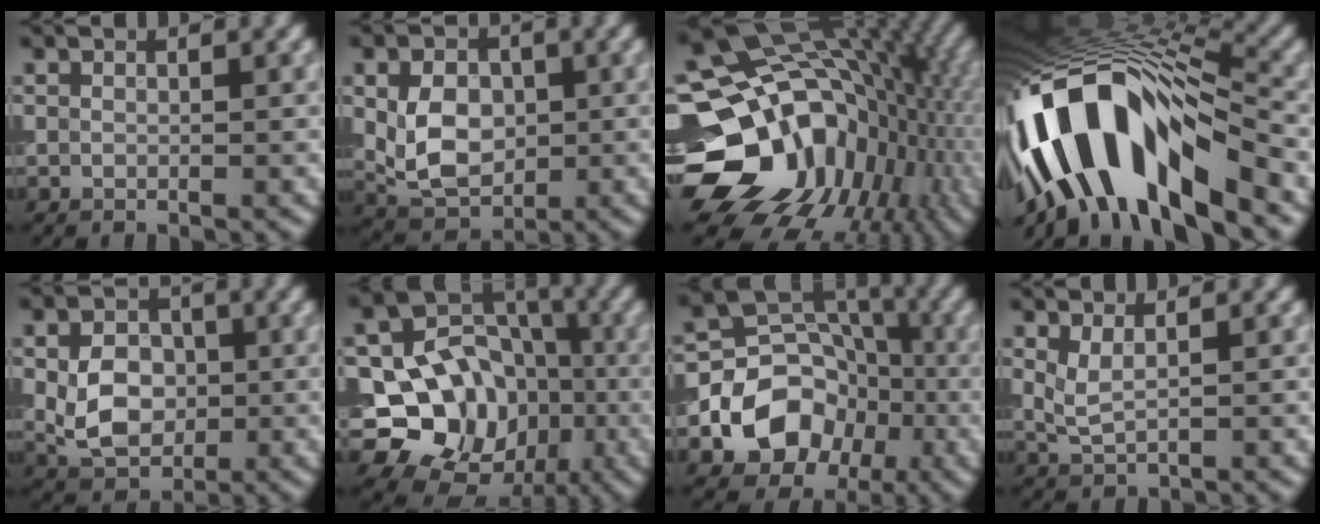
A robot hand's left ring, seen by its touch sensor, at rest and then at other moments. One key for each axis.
{"total": 5.5, "fx": 0.1, "fy": 3.9, "fz": 3.8, "tx": -0.072, "ty": -0.003, "tz": 0.004}
{"total": 19.0, "fx": -3.8, "fy": 15.1, "fz": 10.9, "tx": -0.186, "ty": -0.015, "tz": -0.039}
{"total": 14.5, "fx": -5.2, "fy": 5.9, "fz": 12.1, "tx": -0.209, "ty": 0.018, "tz": -0.092}
{"total": 5.4, "fx": -0.4, "fy": 4.0, "fz": 3.6, "tx": -0.071, "ty": -0.003, "tz": -0.008}
{"total": 11.1, "fx": -2.8, "fy": 9.4, "fz": 5.3, "tx": -0.094, "ty": -0.005, "tz": -0.058}
{"total": 8.8, "fx": -2.7, "fy": 7.1, "fz": 4.5, "tx": -0.061, "ty": -0.001, "tz": -0.055}
{"total": 1.8, "fx": 0.6, "fy": 0.7, "fz": 1.6, "tx": -0.038, "ty": -0.002, "tz": 0.017}